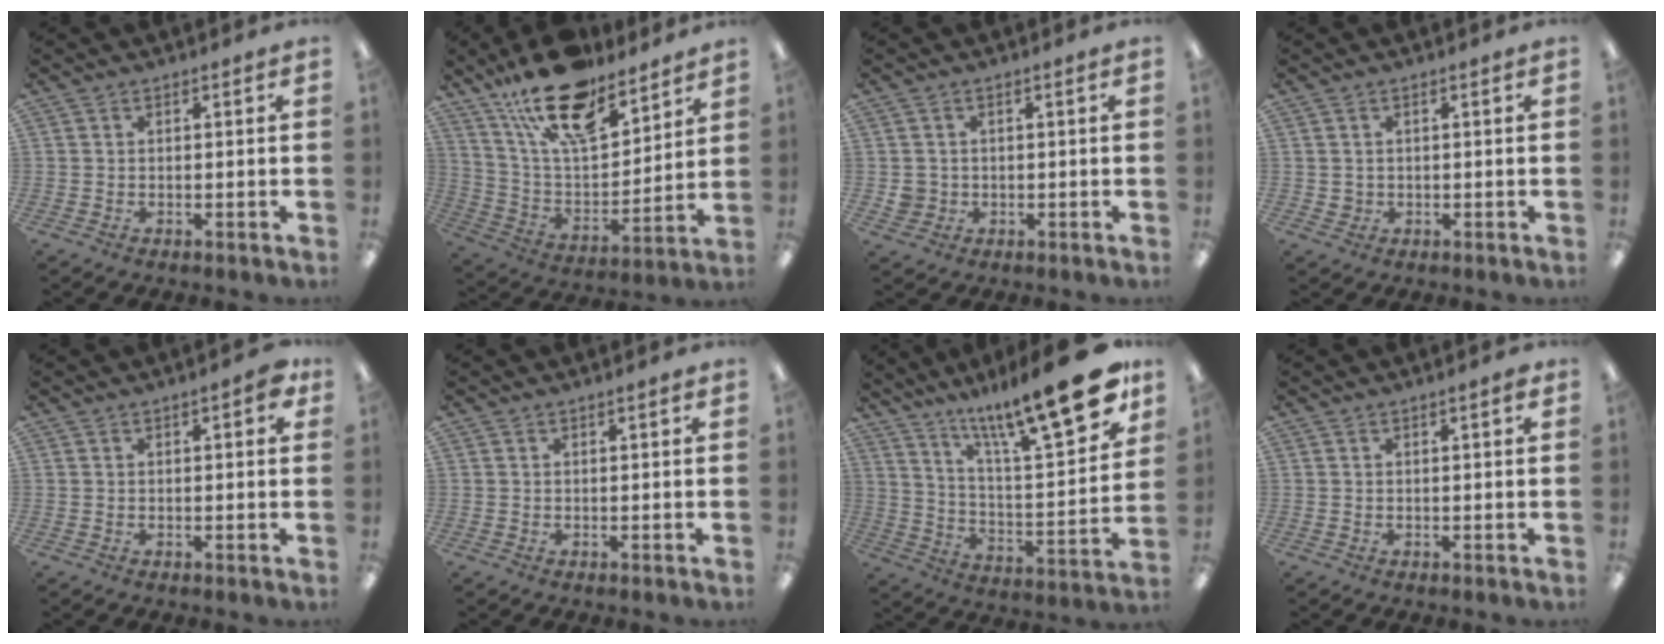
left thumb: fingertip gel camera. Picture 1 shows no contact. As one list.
[{"total": 20.8, "force": [15.0, 8.5, 11.8], "torque": [-0.209, -0.081, 0.263]}, {"total": 2.9, "force": [0.0, 2.8, 0.7], "torque": [-0.009, 0.001, -0.002]}, {"total": 1.5, "force": [0.6, 1.2, 0.7], "torque": [-0.016, 0.004, 0.008]}, {"total": 4.1, "force": [1.7, 1.1, 3.5], "torque": [-0.044, -0.004, 0.024]}, {"total": 1.5, "force": [0.6, 0.2, 1.4], "torque": [-0.026, 0.003, 0.010]}, {"total": 23.4, "force": [16.8, 4.8, 15.6], "torque": [-0.222, -0.110, 0.266]}, {"total": 1.8, "force": [1.0, 0.2, 1.5], "torque": [-0.031, 0.003, 0.016]}]